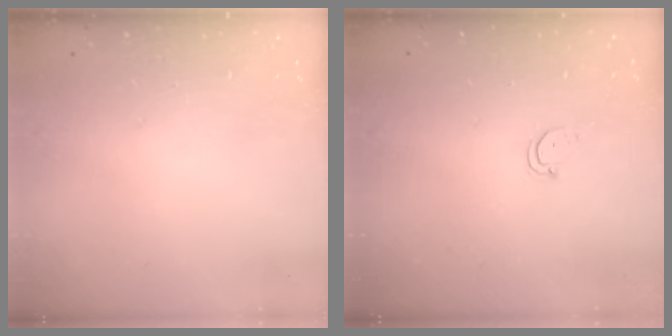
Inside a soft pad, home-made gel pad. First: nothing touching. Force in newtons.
{"total": 2.4, "press": 2.4, "slide": 0.2}